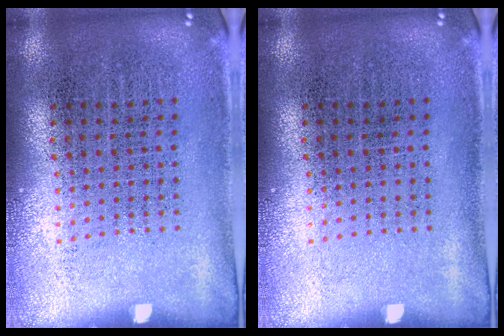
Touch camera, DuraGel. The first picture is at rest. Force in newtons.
{"total": 0.0}